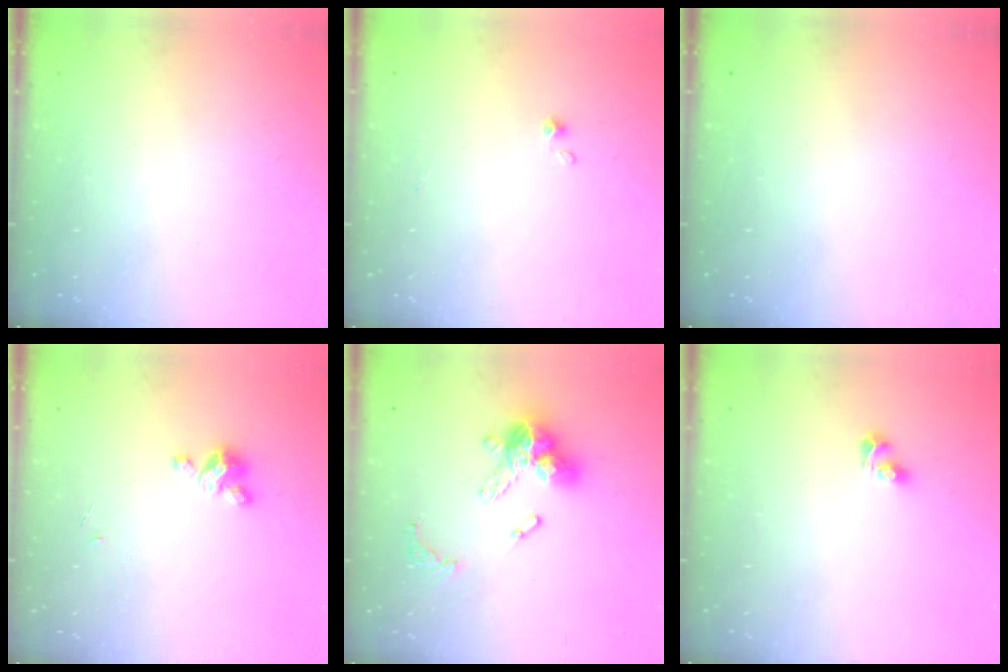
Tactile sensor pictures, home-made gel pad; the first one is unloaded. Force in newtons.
{"total": 0.0}
{"total": 0.0}
{"total": 3.9, "press": 3.9, "slide": 0.2}
{"total": 14.6, "press": 14.6, "slide": 1.6}
{"total": 4.5, "press": 4.0, "slide": 2.0}